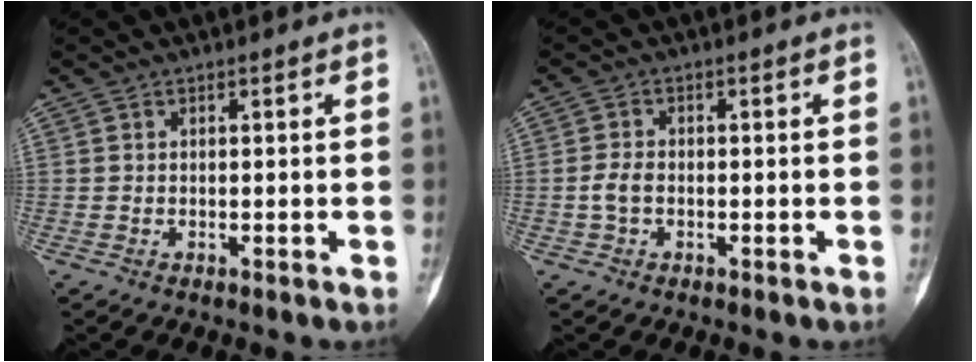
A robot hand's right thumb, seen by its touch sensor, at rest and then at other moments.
{"total": 2.7, "force": [-0.6, 1.8, 1.9], "torque": [-0.039, 0.010, -0.015]}